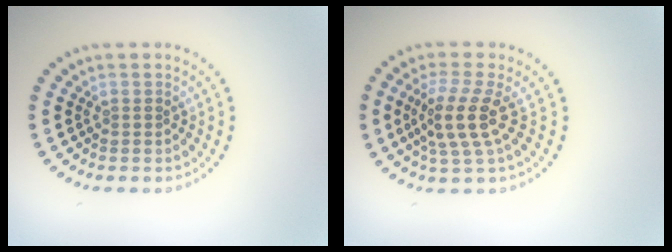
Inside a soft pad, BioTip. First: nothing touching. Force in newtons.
{"total": 3.8, "press": 3.2, "slide": 2.2}